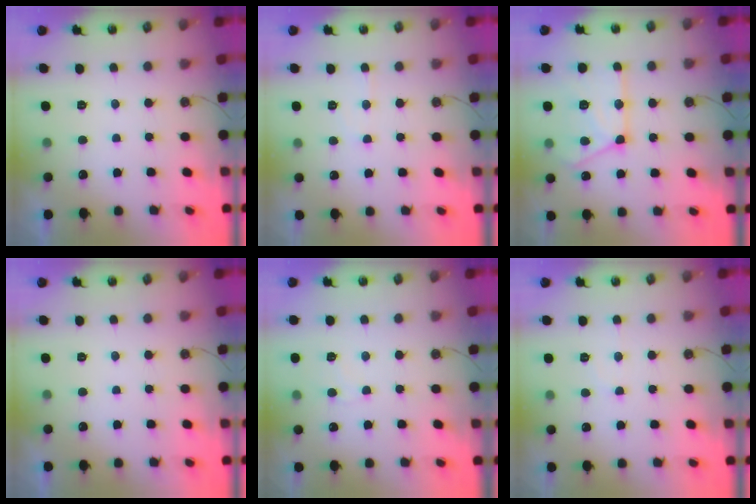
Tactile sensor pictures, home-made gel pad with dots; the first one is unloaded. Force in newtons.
{"total": 6.2, "press": 6.2, "slide": 0.7}
{"total": 17.1, "press": 17.0, "slide": 1.4}
{"total": 0.0}
{"total": 5.3, "press": 5.2, "slide": 0.6}
{"total": 4.9, "press": 4.8, "slide": 0.9}